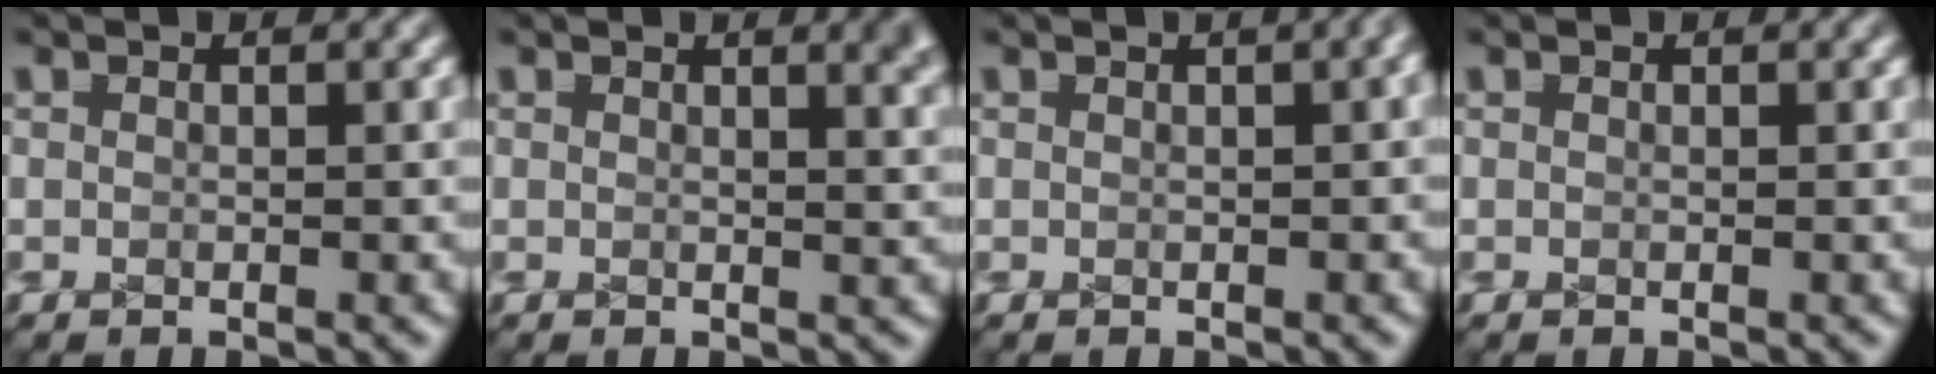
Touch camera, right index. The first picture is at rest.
{"total": 1.6, "force": [1.2, 0.0, 1.1], "torque": [-0.011, -0.002, 0.018]}
{"total": 1.2, "force": [0.5, 0.4, 1.0], "torque": [-0.003, 0.010, 0.006]}
{"total": 0.0}